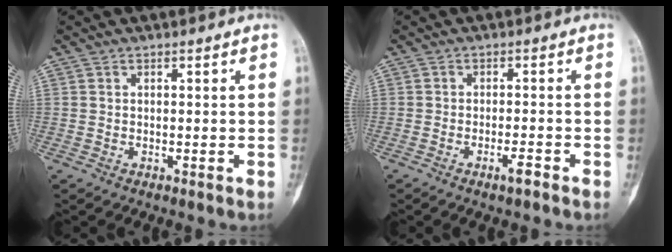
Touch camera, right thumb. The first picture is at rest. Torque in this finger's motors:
{"motor_torque": [-0.20, -0.04, 0.03, 0.14, -0.03]}